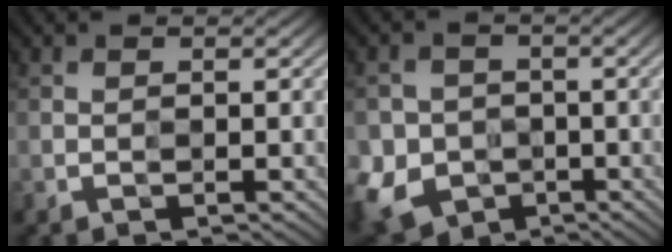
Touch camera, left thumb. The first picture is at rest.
{"total": 7.9, "force": [-2.6, 7.1, 2.1], "torque": [-0.074, -0.027, -0.066]}